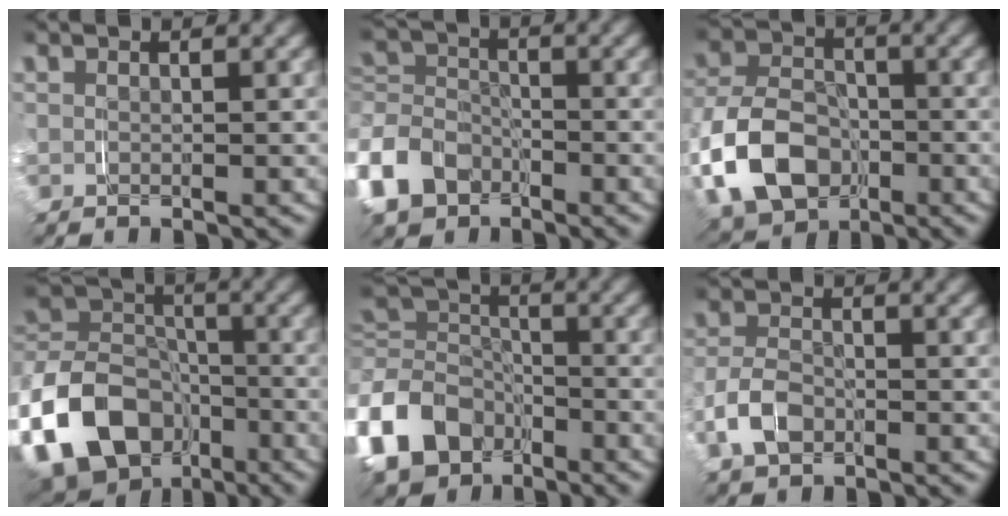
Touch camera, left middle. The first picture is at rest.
{"total": 7.6, "force": [-3.1, 6.5, 2.7], "torque": [-0.090, -0.027, -0.049]}
{"total": 10.4, "force": [-2.7, 8.2, 5.8], "torque": [-0.130, -0.024, -0.043]}
{"total": 19.7, "force": [-8.4, 16.4, 6.9], "torque": [-0.179, -0.055, -0.149]}
{"total": 9.4, "force": [-3.7, 7.8, 3.7], "torque": [-0.095, -0.028, -0.065]}
{"total": 3.7, "force": [-1.4, 2.6, 2.2], "torque": [-0.057, -0.002, -0.025]}